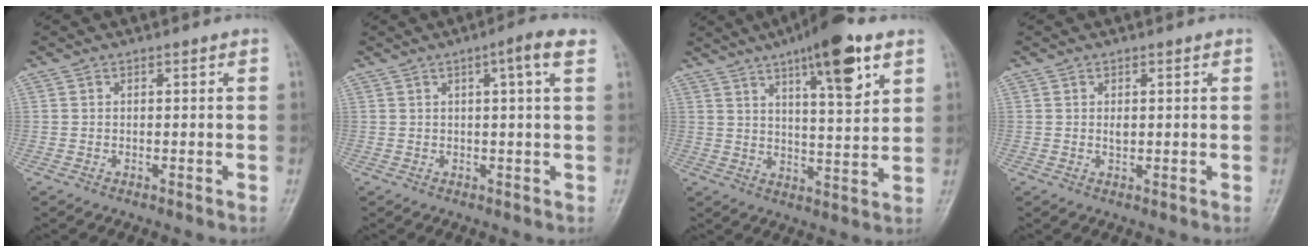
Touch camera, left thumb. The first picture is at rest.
{"total": 4.7, "force": [2.0, 0.2, 4.2], "torque": [-0.063, 0.007, 0.026]}
{"total": 14.6, "force": [8.0, 3.7, 11.6], "torque": [-0.159, -0.030, 0.121]}
{"total": 1.4, "force": [0.3, 0.8, 1.2], "torque": [-0.017, -0.002, 0.007]}